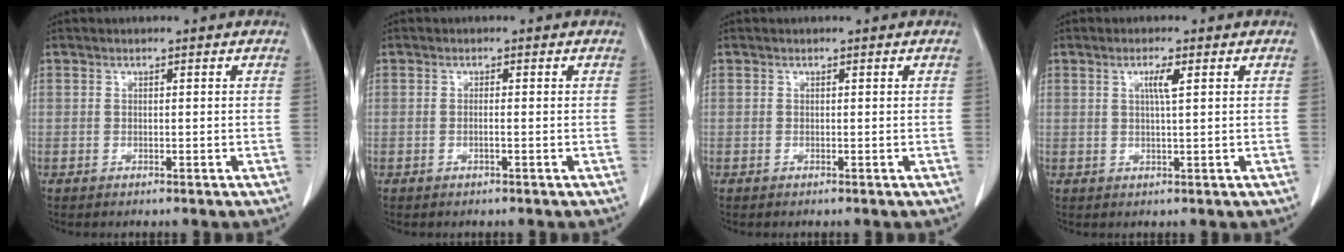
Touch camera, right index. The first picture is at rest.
{"total": 0.7, "force": [-0.3, -0.1, 0.7], "torque": [-0.012, 0.002, -0.005]}
{"total": 0.0}
{"total": 2.5, "force": [0.9, -0.1, 2.4], "torque": [-0.046, -0.001, 0.015]}